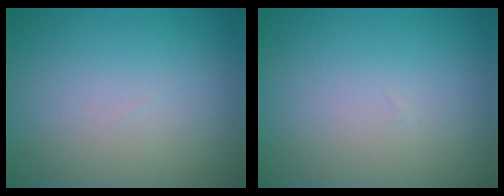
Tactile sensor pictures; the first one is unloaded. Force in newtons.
{"total": 0.0}